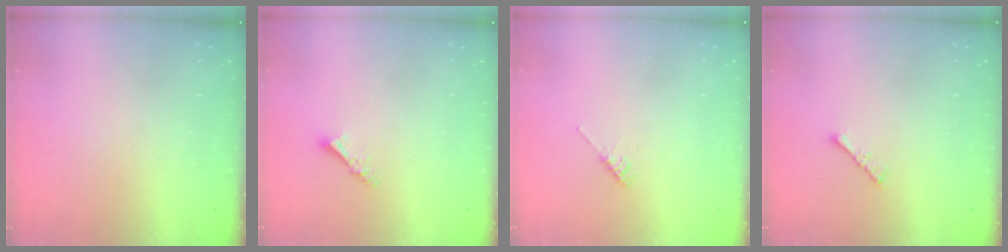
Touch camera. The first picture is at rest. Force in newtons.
{"total": 3.9, "press": 3.9, "slide": 0.3}
{"total": 2.2, "press": 2.2, "slide": 0.5}
{"total": 2.2, "press": 2.1, "slide": 0.5}